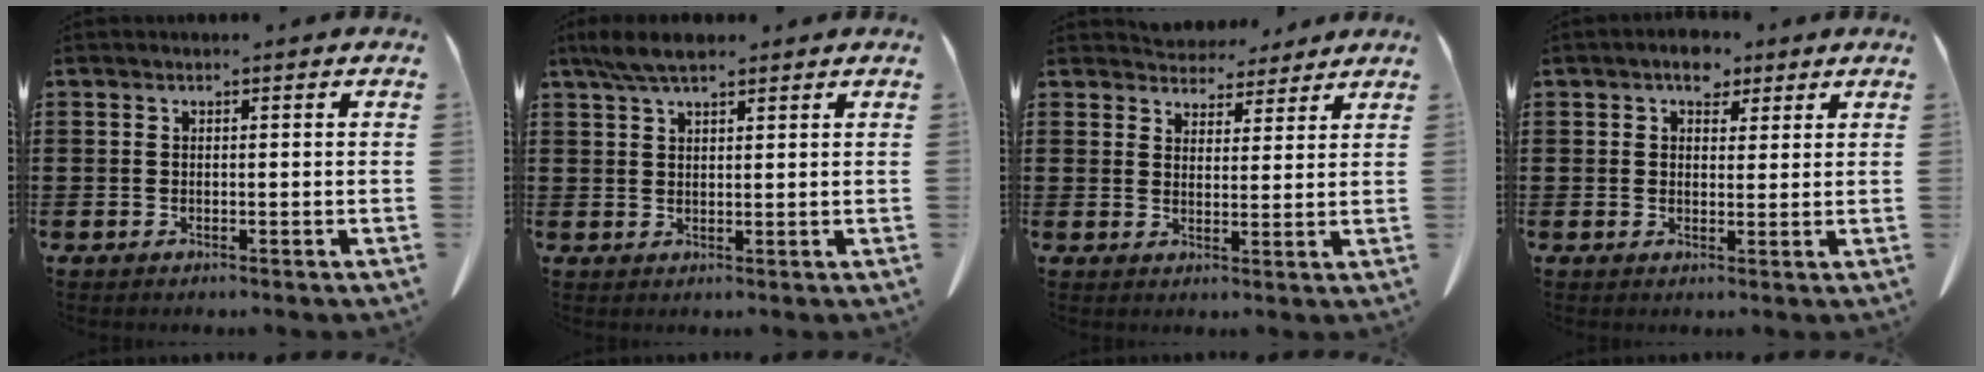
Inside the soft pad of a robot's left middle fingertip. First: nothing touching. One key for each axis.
{"total": 4.6, "fx": 3.3, "fy": 1.1, "fz": 3.0, "tx": -0.066, "ty": -0.002, "tz": 0.063}
{"total": 4.5, "fx": 4.3, "fy": 1.3, "fz": 0.1, "tx": -0.019, "ty": -0.016, "tz": 0.082}
{"total": 3.4, "fx": 2.3, "fy": 2.2, "fz": 1.2, "tx": -0.017, "ty": 0.007, "tz": 0.039}